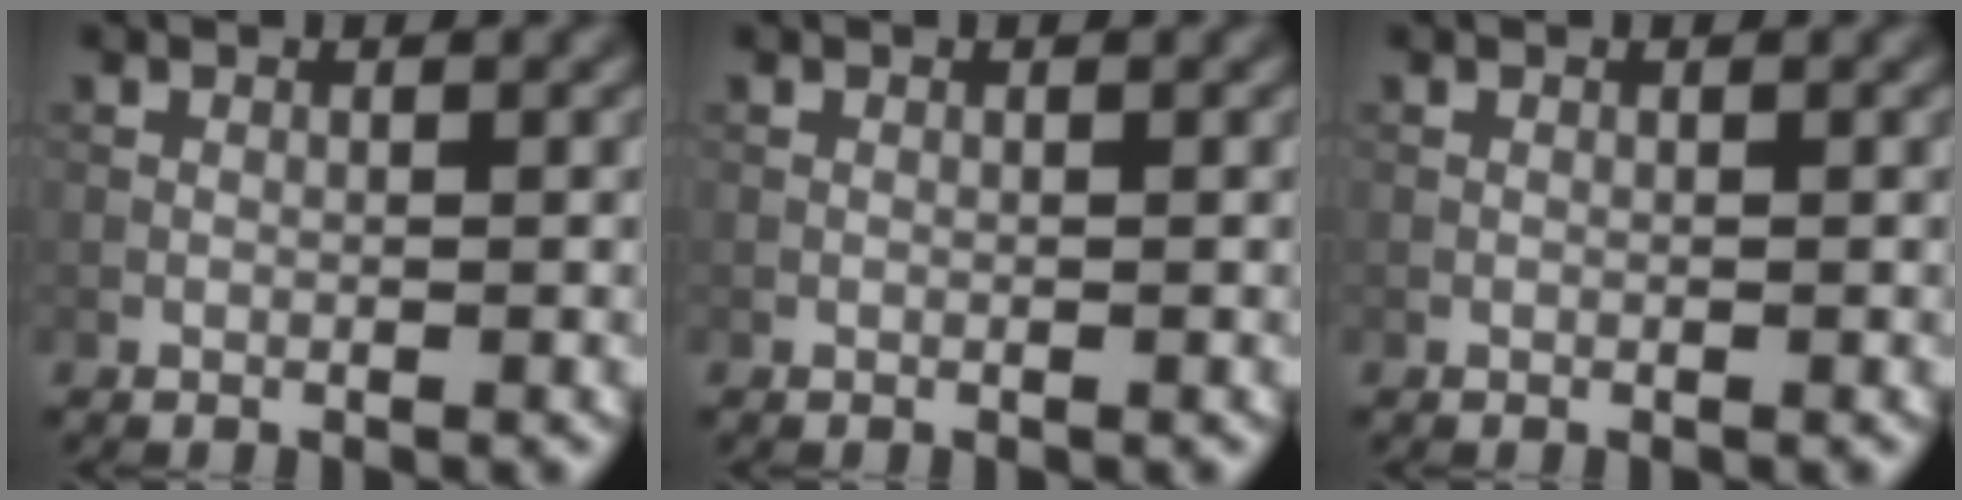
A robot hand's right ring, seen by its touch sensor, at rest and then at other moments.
{"total": 0.0}
{"total": 0.0}